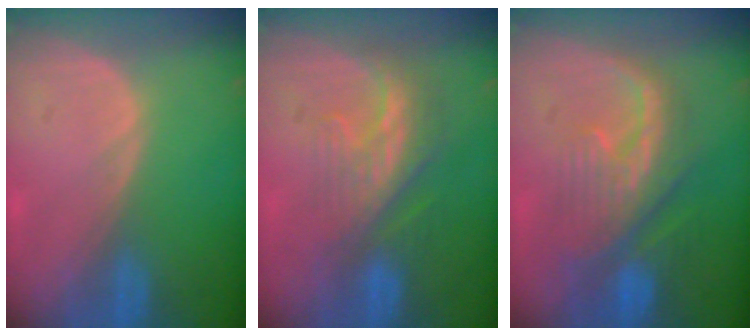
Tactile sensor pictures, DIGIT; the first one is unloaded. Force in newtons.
{"total": 8.2, "press": 7.2, "slide": 4.0}
{"total": 9.2, "press": 8.9, "slide": 2.3}